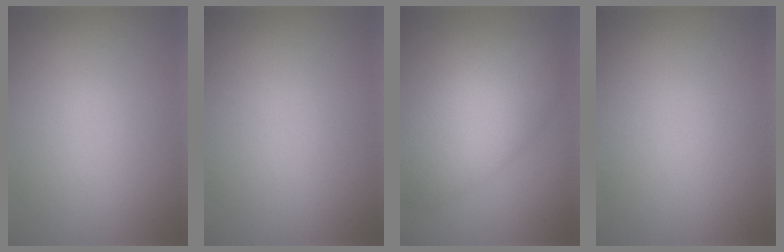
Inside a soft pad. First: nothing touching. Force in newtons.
{"total": 0.0}
{"total": 8.1, "press": 8.1, "slide": 0.4}
{"total": 0.0}